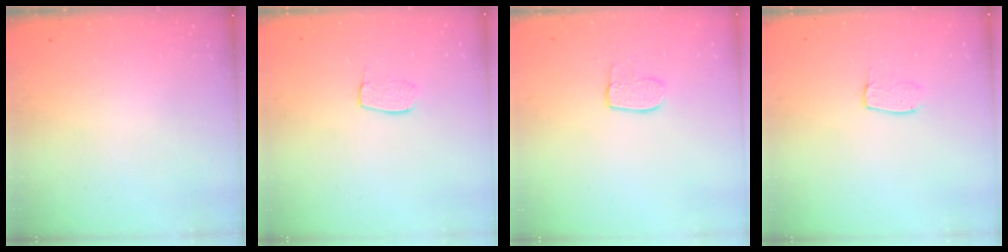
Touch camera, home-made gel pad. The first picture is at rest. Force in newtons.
{"total": 6.8, "press": 6.8, "slide": 0.4}
{"total": 6.7, "press": 6.7, "slide": 0.2}
{"total": 3.8, "press": 3.8, "slide": 0.3}